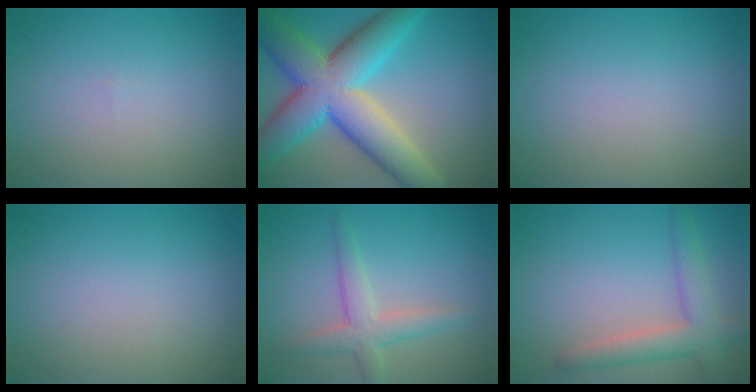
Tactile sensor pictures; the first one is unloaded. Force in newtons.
{"total": 12.0, "press": 12.0, "slide": 0.2}
{"total": 0.0}
{"total": 0.0}
{"total": 3.2, "press": 3.2, "slide": 0.3}
{"total": 4.0, "press": 4.0, "slide": 0.3}